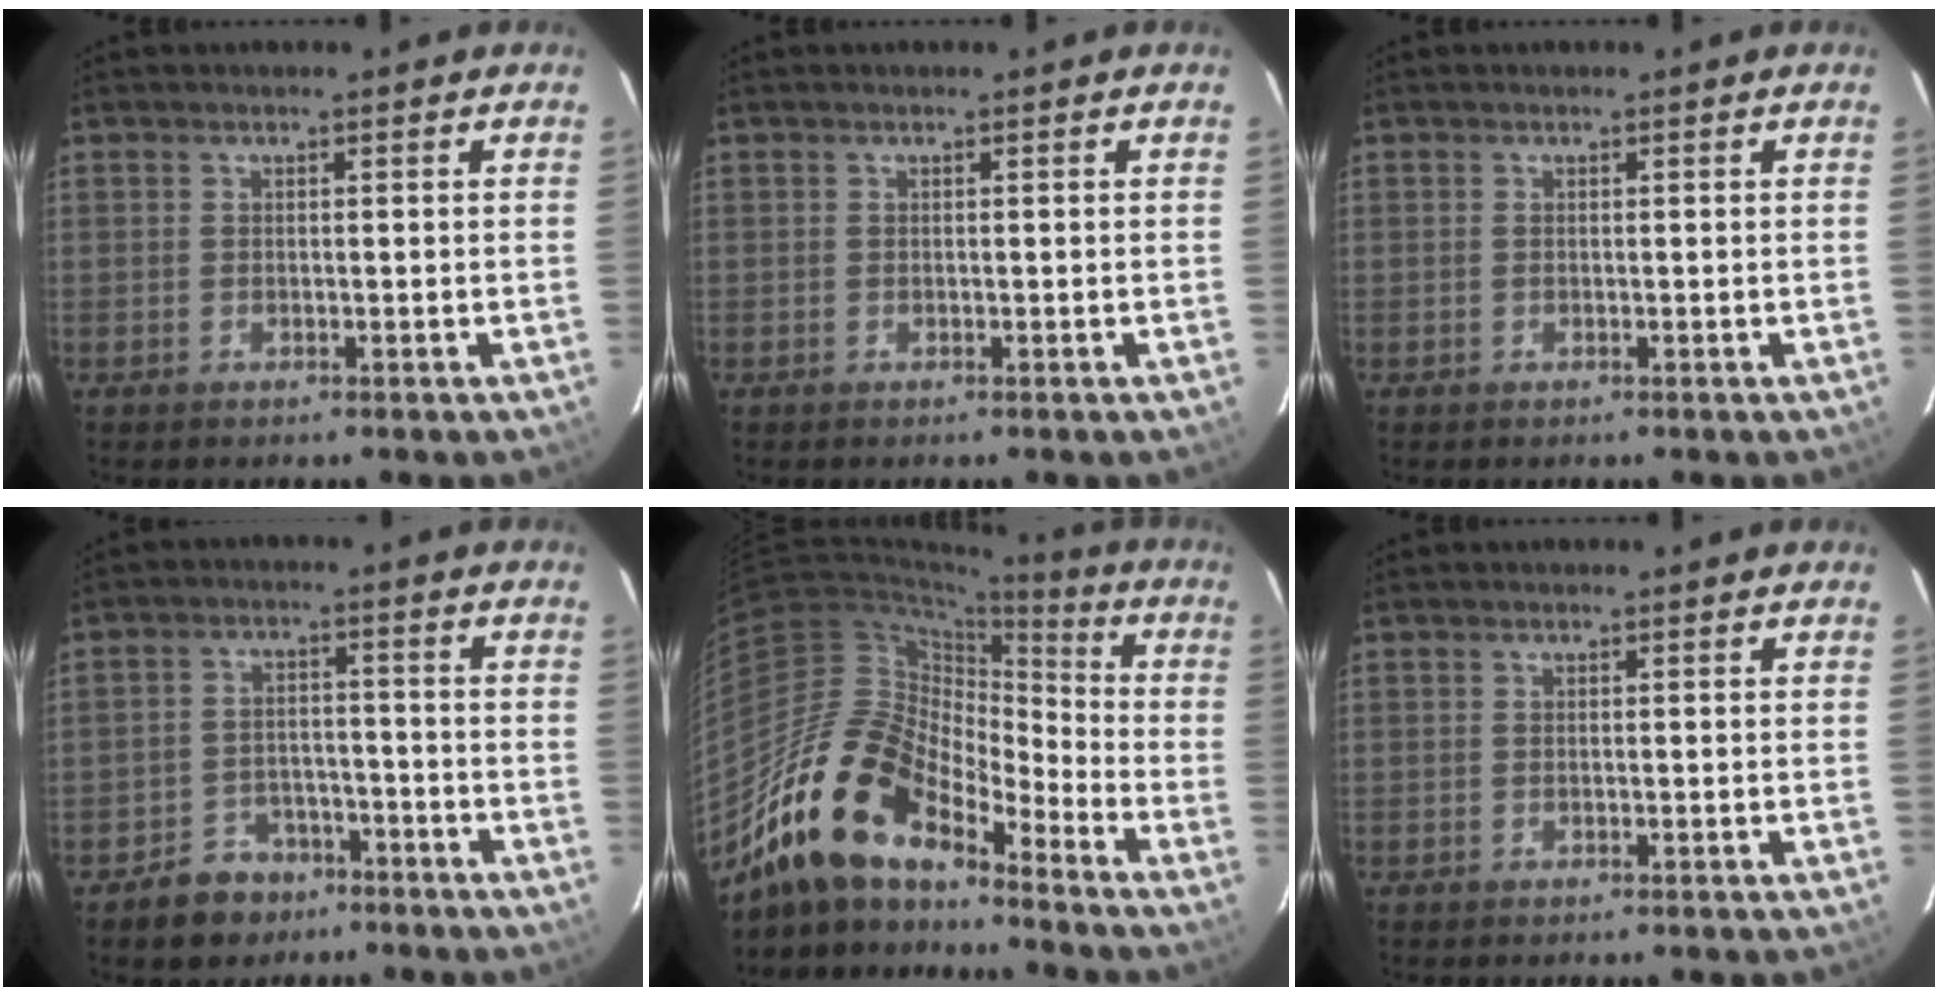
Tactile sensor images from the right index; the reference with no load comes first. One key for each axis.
{"total": 0.0}
{"total": 0.0}
{"total": 7.5, "fx": -5.2, "fy": 5.1, "fz": 1.7, "tx": -0.051, "ty": 0.020, "tz": -0.069}
{"total": 17.3, "fx": -13.7, "fy": 6.2, "fz": 8.7, "tx": -0.154, "ty": -0.003, "tz": -0.265}
{"total": 0.0}